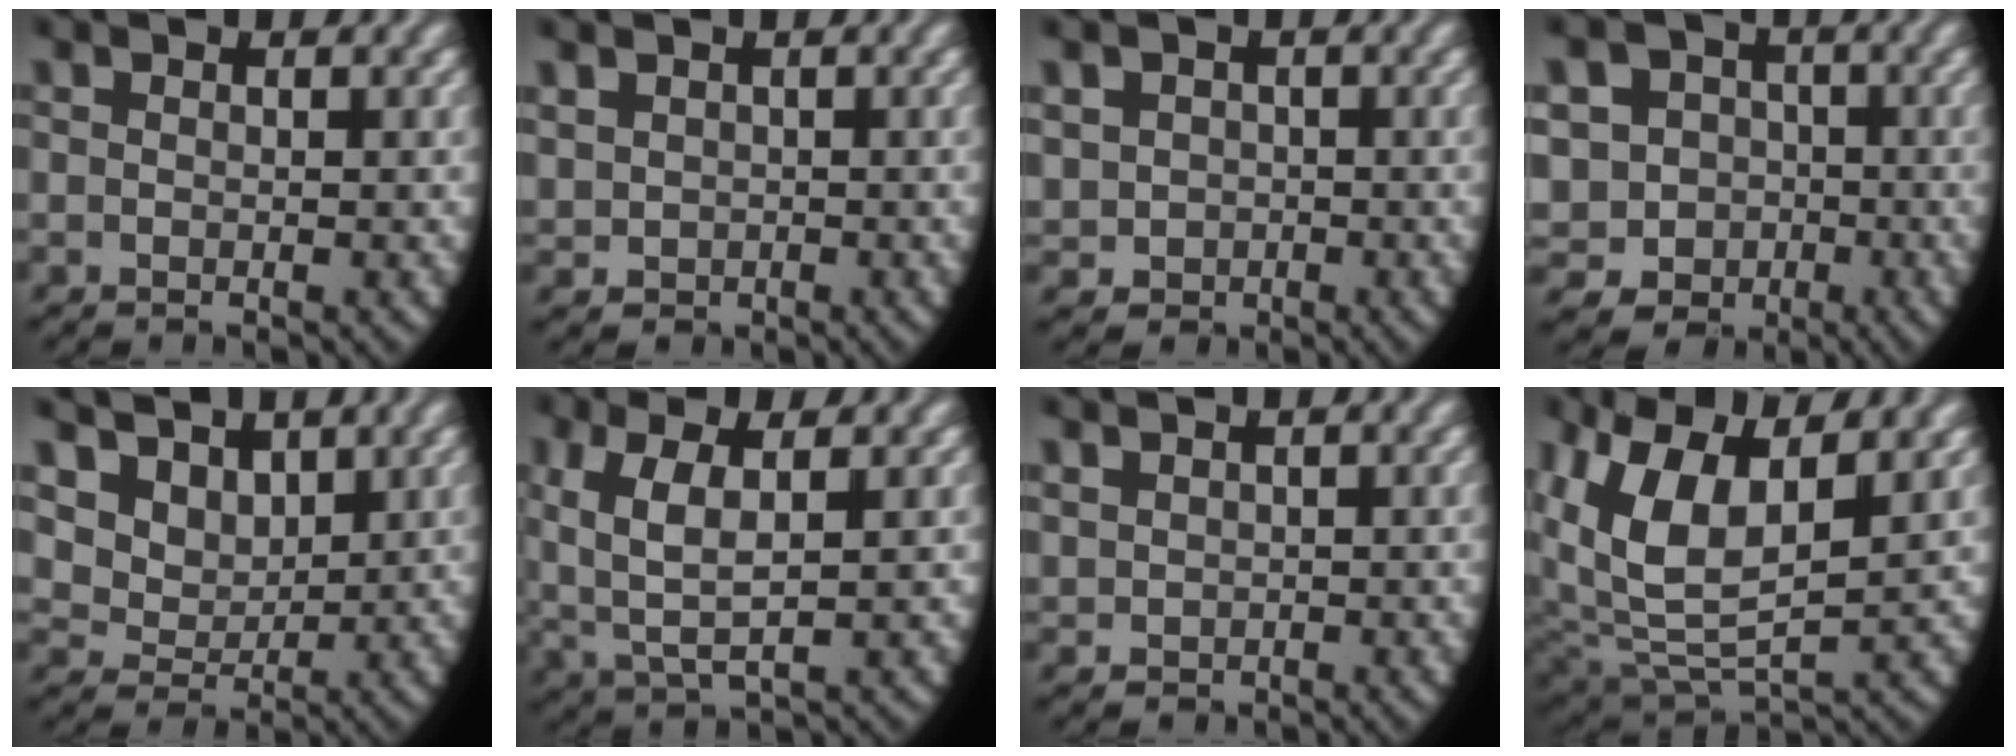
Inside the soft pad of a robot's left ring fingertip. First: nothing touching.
{"total": 2.7, "force": [0.3, 2.5, 0.8], "torque": [-0.035, -0.020, 0.020]}
{"total": 5.5, "force": [-0.4, 5.2, 1.8], "torque": [-0.050, -0.023, -0.001]}
{"total": 15.2, "force": [-2.7, 14.2, 4.5], "torque": [-0.137, -0.058, -0.055]}
{"total": 10.0, "force": [3.0, 8.5, 4.3], "torque": [-0.126, -0.021, 0.045]}
{"total": 5.1, "force": [0.4, 3.1, 4.1], "torque": [-0.098, -0.016, 0.018]}
{"total": 1.7, "force": [0.6, 1.5, 0.5], "torque": [-0.027, -0.015, 0.026]}
{"total": 10.5, "force": [2.5, 7.3, 7.2], "torque": [-0.201, -0.037, 0.058]}